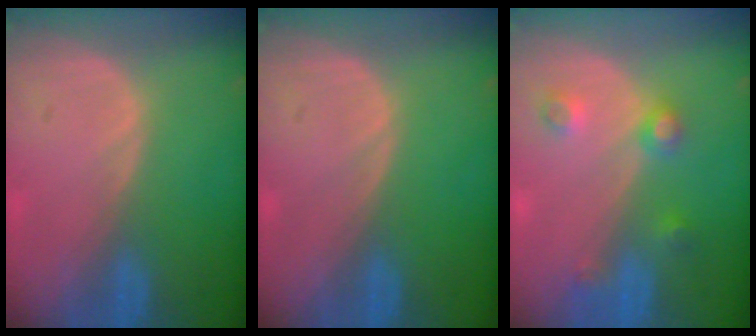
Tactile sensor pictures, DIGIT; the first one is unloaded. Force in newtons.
{"total": 0.0}
{"total": 4.2, "press": 3.7, "slide": 1.9}